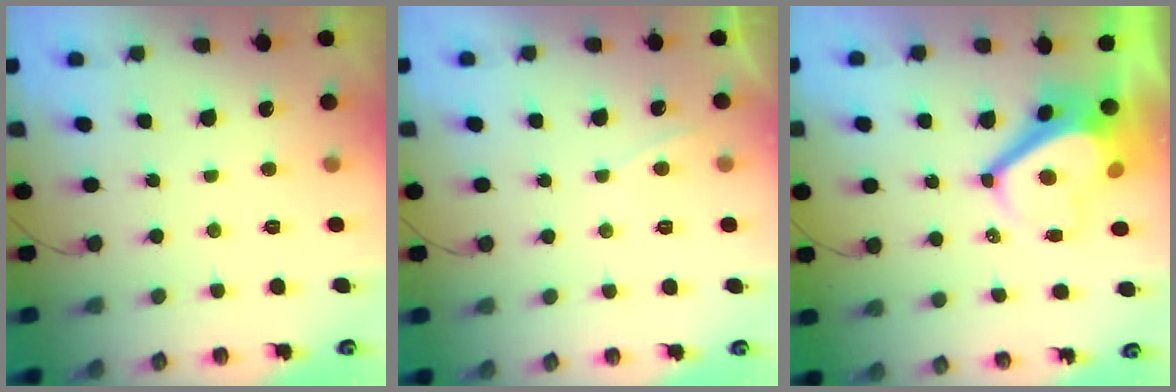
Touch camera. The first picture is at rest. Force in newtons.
{"total": 0.7, "press": 0.6, "slide": 0.5}
{"total": 7.3, "press": 7.3, "slide": 0.8}